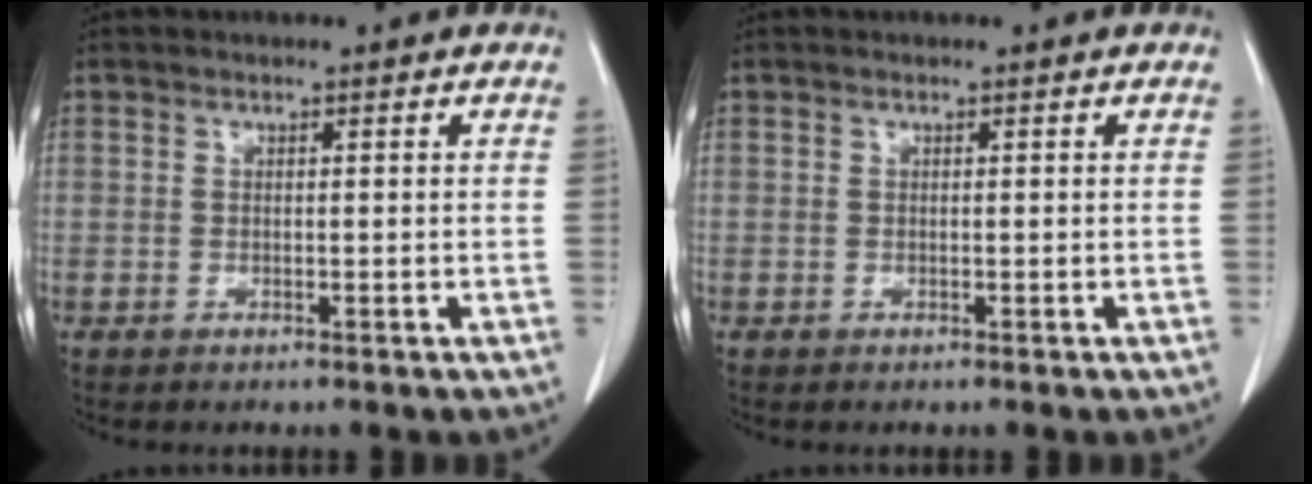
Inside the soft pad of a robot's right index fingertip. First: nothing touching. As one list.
[{"total": 0.0}]